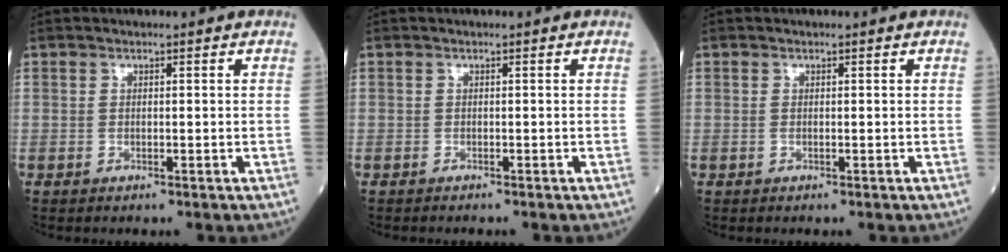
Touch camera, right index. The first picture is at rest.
{"total": 1.0, "force": [-0.9, 0.1, 0.3], "torque": [-0.005, -0.001, -0.014]}
{"total": 0.0}